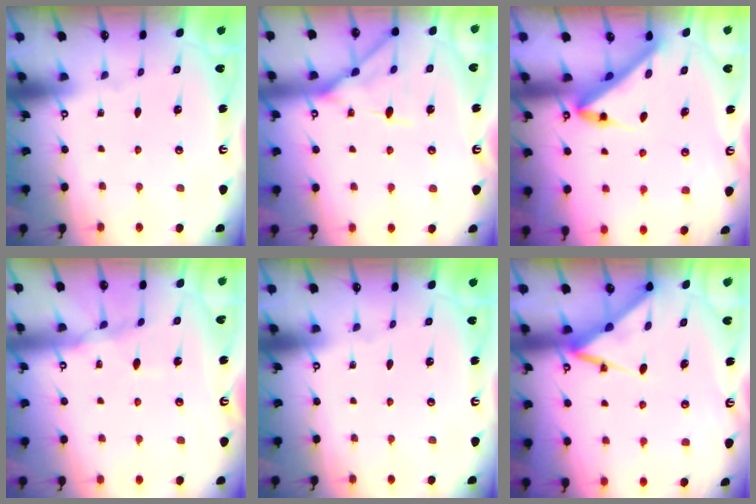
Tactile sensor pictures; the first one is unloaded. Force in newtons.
{"total": 13.5, "press": 13.5, "slide": 1.2}
{"total": 5.9, "press": 5.9, "slide": 0.2}
{"total": 8.6, "press": 8.6, "slide": 0.8}
{"total": 0.0}
{"total": 7.3, "press": 7.3, "slide": 0.7}